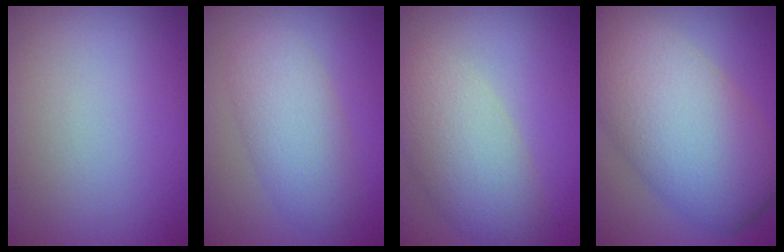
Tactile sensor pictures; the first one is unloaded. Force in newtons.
{"total": 4.3, "press": 4.3, "slide": 0.2}
{"total": 5.6, "press": 5.6, "slide": 0.3}
{"total": 11.2, "press": 11.2, "slide": 0.8}